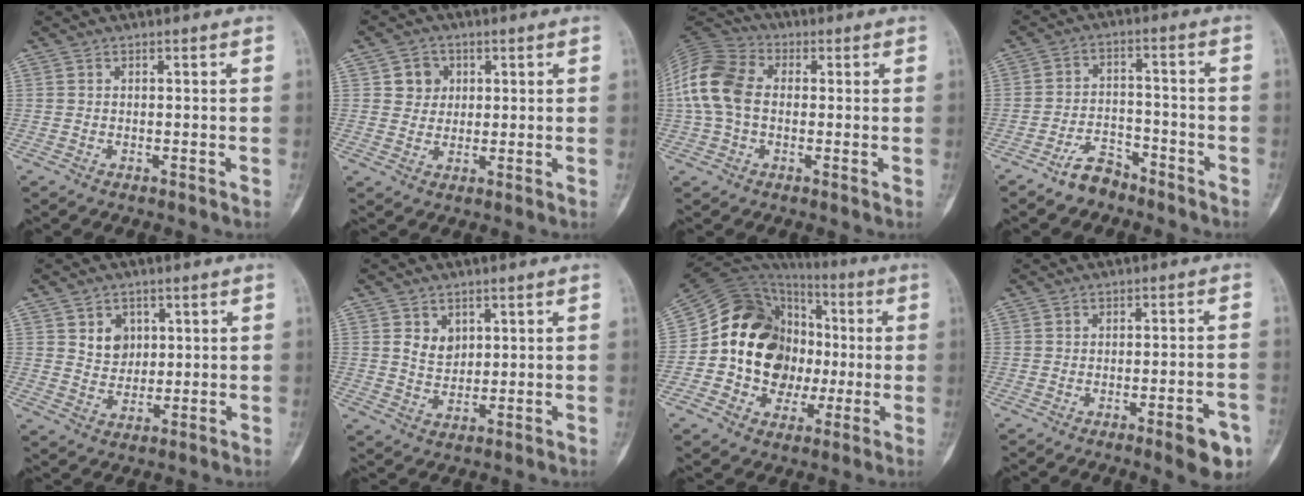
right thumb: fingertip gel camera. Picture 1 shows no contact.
{"total": 4.6, "force": [1.4, 4.2, 1.2], "torque": [0.005, 0.000, 0.020]}
{"total": 12.0, "force": [0.3, 8.4, 8.6], "torque": [-0.184, 0.029, -0.005]}
{"total": 2.5, "force": [-2.0, 1.2, 1.1], "torque": [-0.021, 0.012, -0.034]}
{"total": 5.4, "force": [1.9, 4.5, 2.4], "torque": [-0.015, -0.012, 0.036]}
{"total": 4.4, "force": [1.8, 3.4, 2.3], "torque": [-0.022, -0.015, 0.037]}
{"total": 20.4, "force": [-1.0, 17.2, 10.9], "torque": [-0.142, 0.059, -0.006]}
{"total": 7.3, "force": [-3.8, 1.7, 5.9], "torque": [-0.065, 0.016, -0.045]}